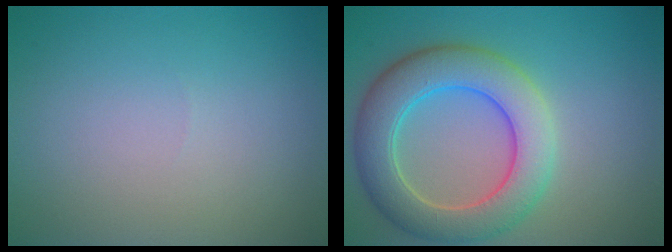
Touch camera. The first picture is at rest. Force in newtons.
{"total": 7.5, "press": 7.5, "slide": 0.5}